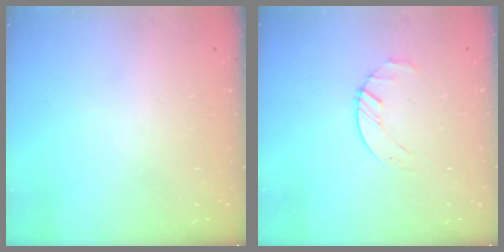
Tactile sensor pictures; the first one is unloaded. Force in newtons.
{"total": 2.7, "press": 2.6, "slide": 0.3}